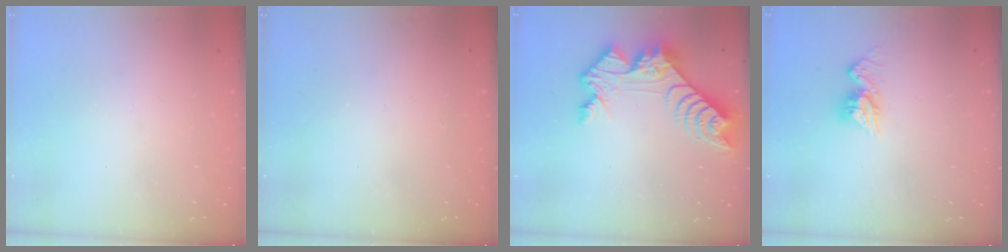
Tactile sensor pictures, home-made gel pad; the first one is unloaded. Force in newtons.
{"total": 1.7, "press": 1.7, "slide": 0.2}
{"total": 11.8, "press": 11.7, "slide": 0.8}
{"total": 8.9, "press": 8.9, "slide": 0.6}